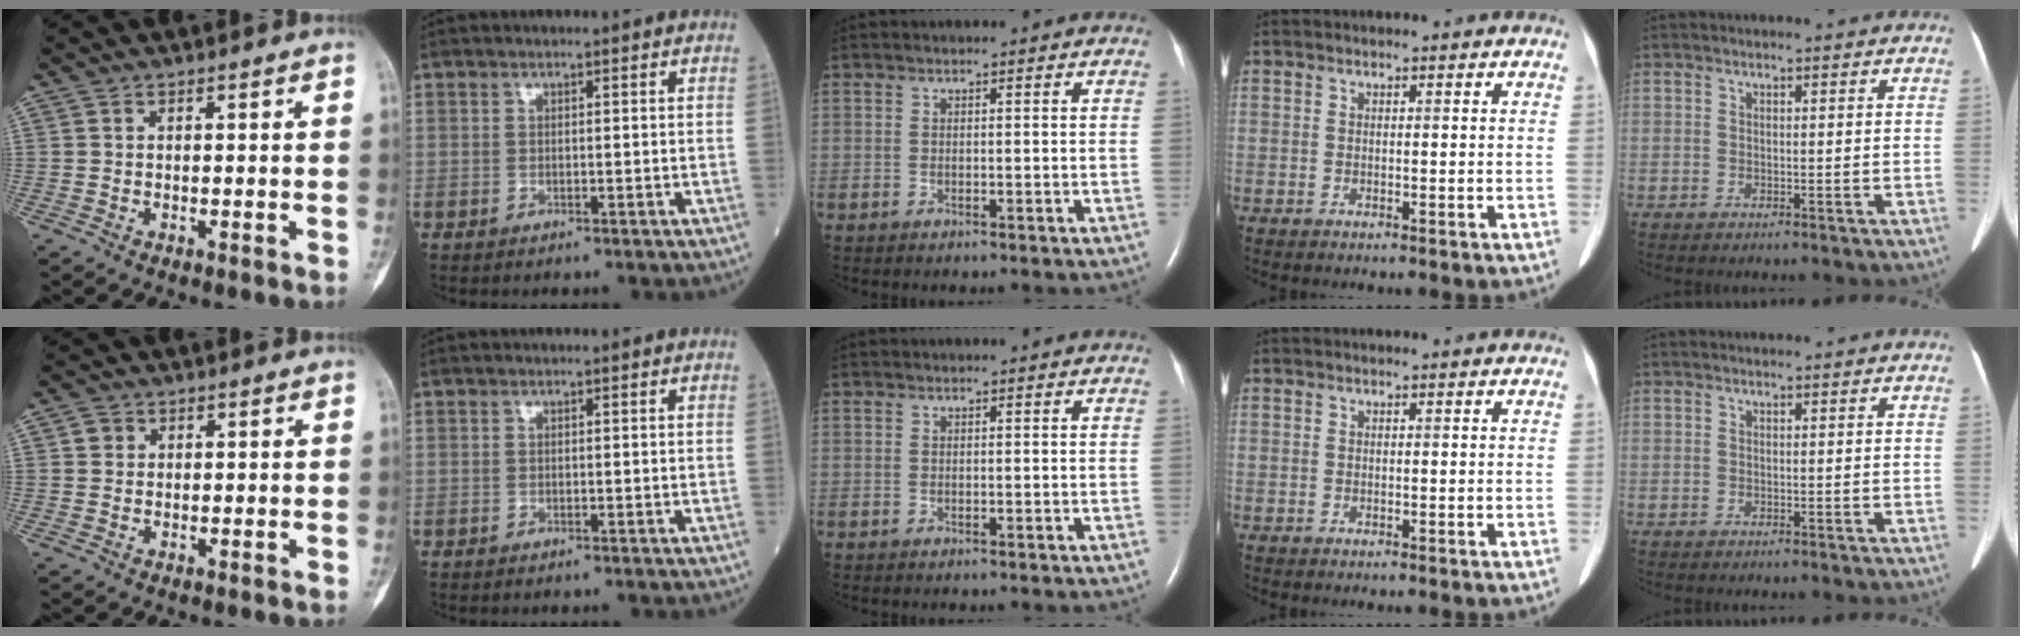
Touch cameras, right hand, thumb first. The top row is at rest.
{"thumb": {"total": 1.6, "force": [0.5, 1.5, 0.4], "torque": [0.003, 0.001, 0.005]}}